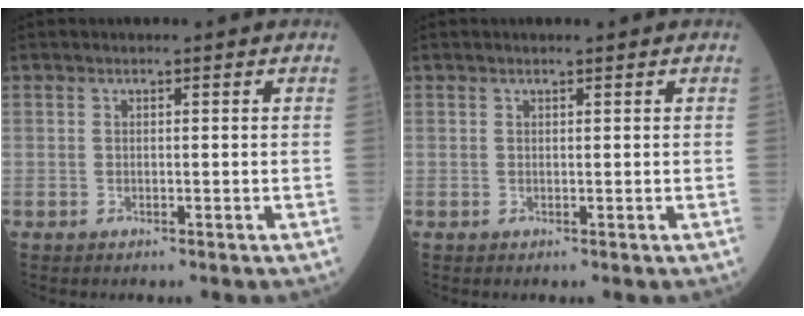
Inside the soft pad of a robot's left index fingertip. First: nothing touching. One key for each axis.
{"total": 0.8, "fx": 0.7, "fy": 0.0, "fz": 0.5, "tx": -0.009, "ty": 0.005, "tz": 0.012}